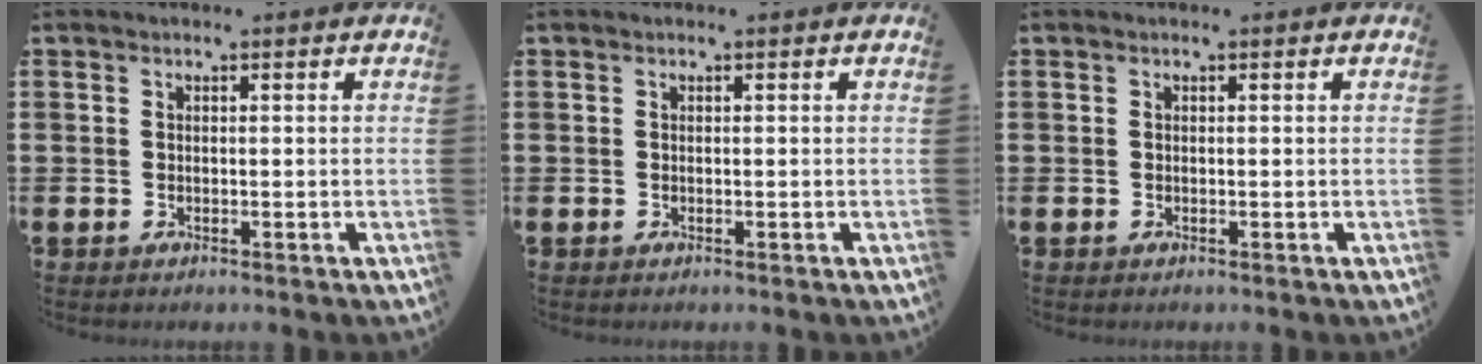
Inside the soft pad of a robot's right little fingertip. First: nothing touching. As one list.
[{"total": 0.0}, {"total": 0.0}]